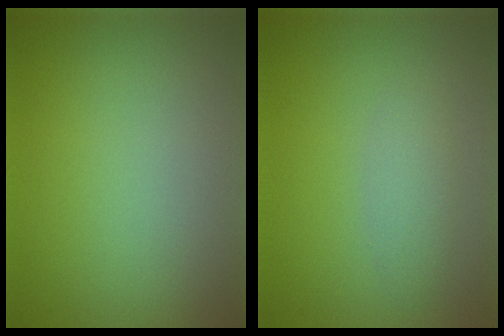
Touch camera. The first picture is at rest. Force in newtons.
{"total": 1.6, "press": 1.6, "slide": 0.1}